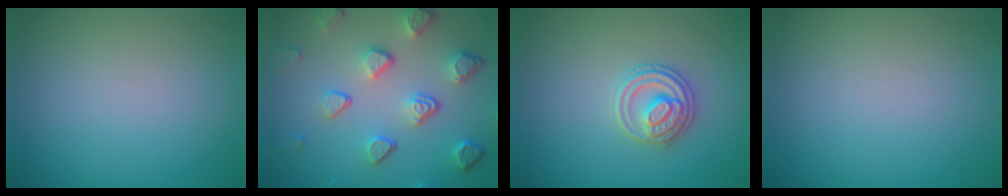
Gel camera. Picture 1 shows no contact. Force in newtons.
{"total": 5.1, "press": 3.8, "slide": 3.4}
{"total": 2.9, "press": 2.9, "slide": 0.1}
{"total": 0.0}